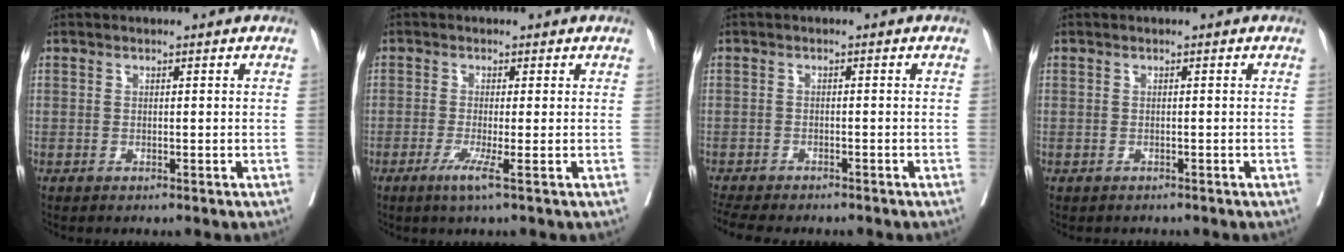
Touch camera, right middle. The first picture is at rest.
{"total": 3.0, "force": [-1.0, -1.4, 2.4], "torque": [-0.044, -0.010, -0.024]}
{"total": 8.3, "force": [-7.4, 1.2, 3.7], "torque": [-0.057, -0.006, -0.108]}
{"total": 0.6, "force": [-0.6, -0.2, -0.1], "torque": [-0.006, 0.000, -0.010]}